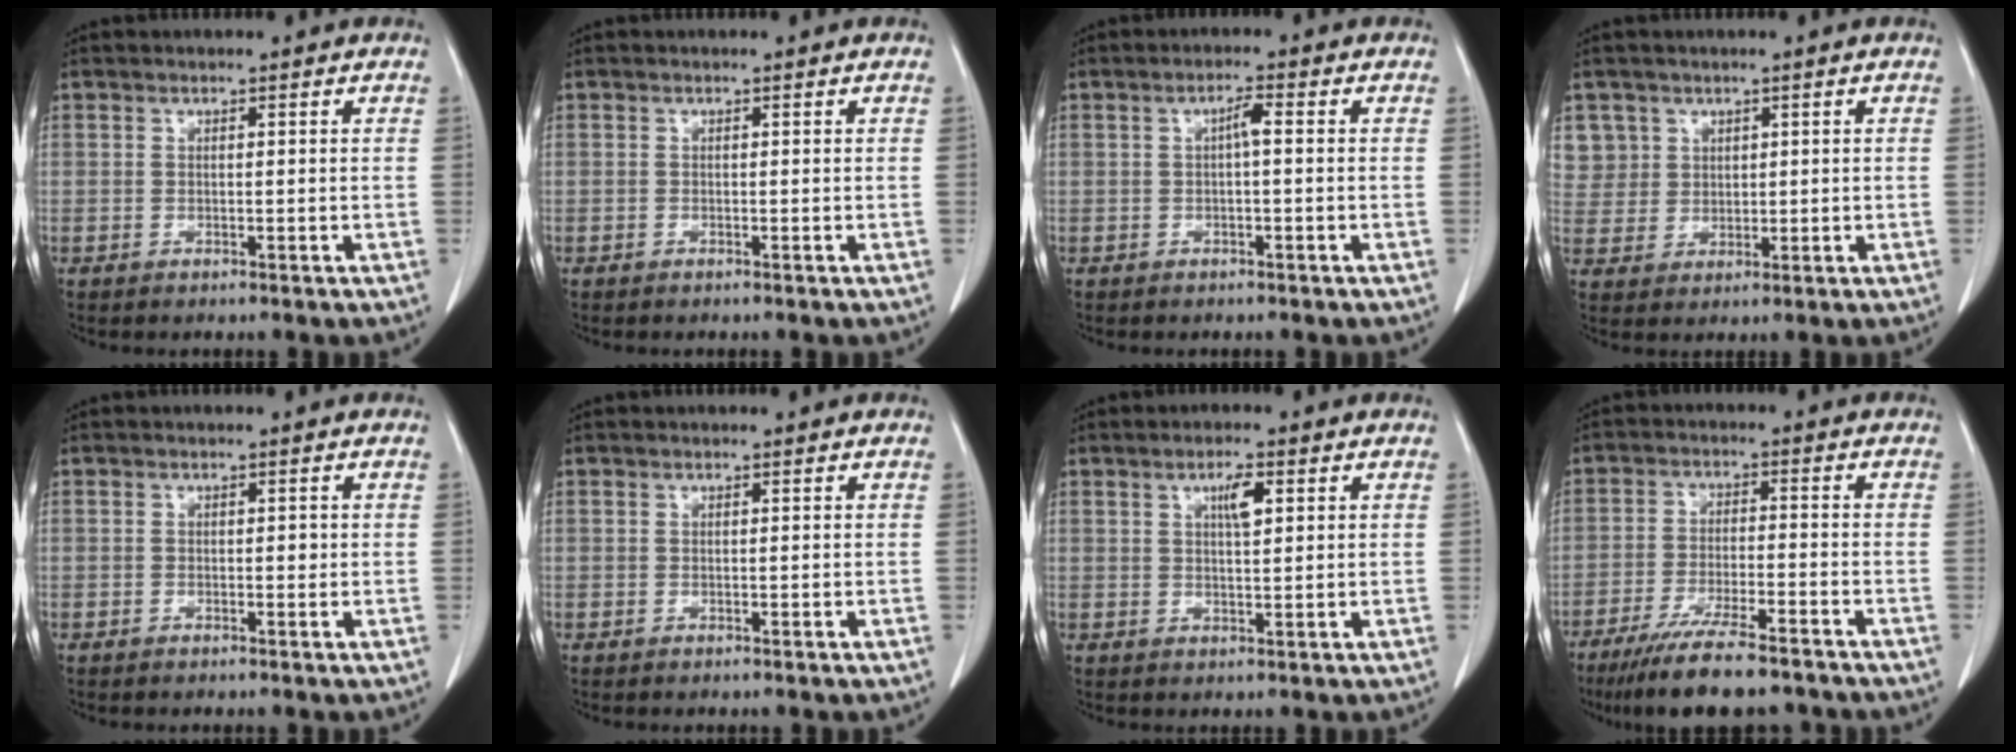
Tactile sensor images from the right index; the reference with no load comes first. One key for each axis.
{"total": 0.0}
{"total": 2.0, "fx": 0.1, "fy": 0.2, "fz": 2.0, "tx": -0.035, "ty": 0.005, "tz": 0.002}
{"total": 5.8, "fx": 2.7, "fy": 5.1, "fz": -0.1, "tx": 0.011, "ty": 0.009, "tz": 0.061}
{"total": 0.8, "fx": -0.1, "fy": 0.5, "fz": 0.6, "tx": -0.007, "ty": 0.002, "tz": -0.002}
{"total": 0.0}
{"total": 3.3, "fx": 1.3, "fy": 0.7, "fz": 3.0, "tx": -0.052, "ty": 0.001, "tz": 0.023}
{"total": 12.4, "fx": -10.1, "fy": 1.7, "fz": 7.0, "tx": -0.115, "ty": -0.029, "tz": -0.162}